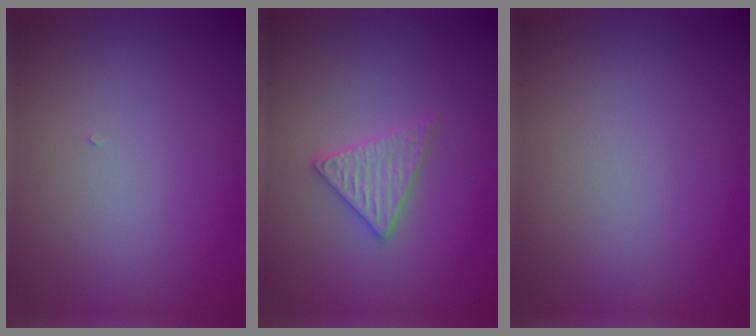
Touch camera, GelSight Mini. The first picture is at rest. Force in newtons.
{"total": 2.6, "press": 2.6, "slide": 0.3}
{"total": 0.0}